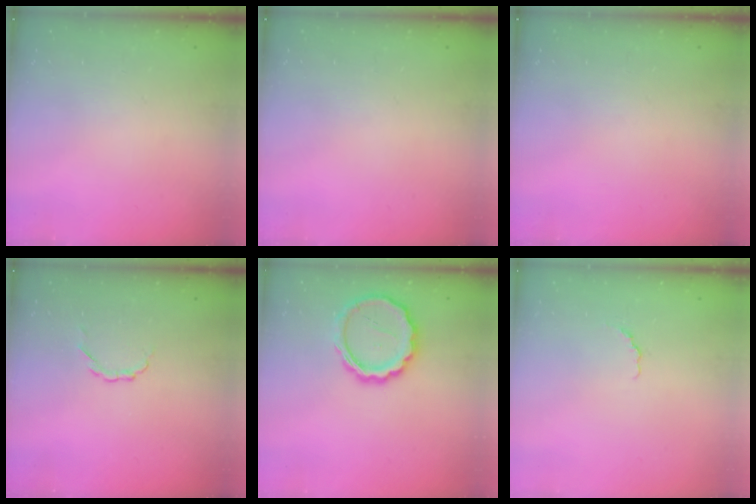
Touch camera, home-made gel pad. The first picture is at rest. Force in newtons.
{"total": 0.0}
{"total": 0.0}
{"total": 2.7, "press": 2.5, "slide": 1.0}
{"total": 14.1, "press": 13.8, "slide": 3.0}
{"total": 1.5, "press": 1.3, "slide": 0.7}